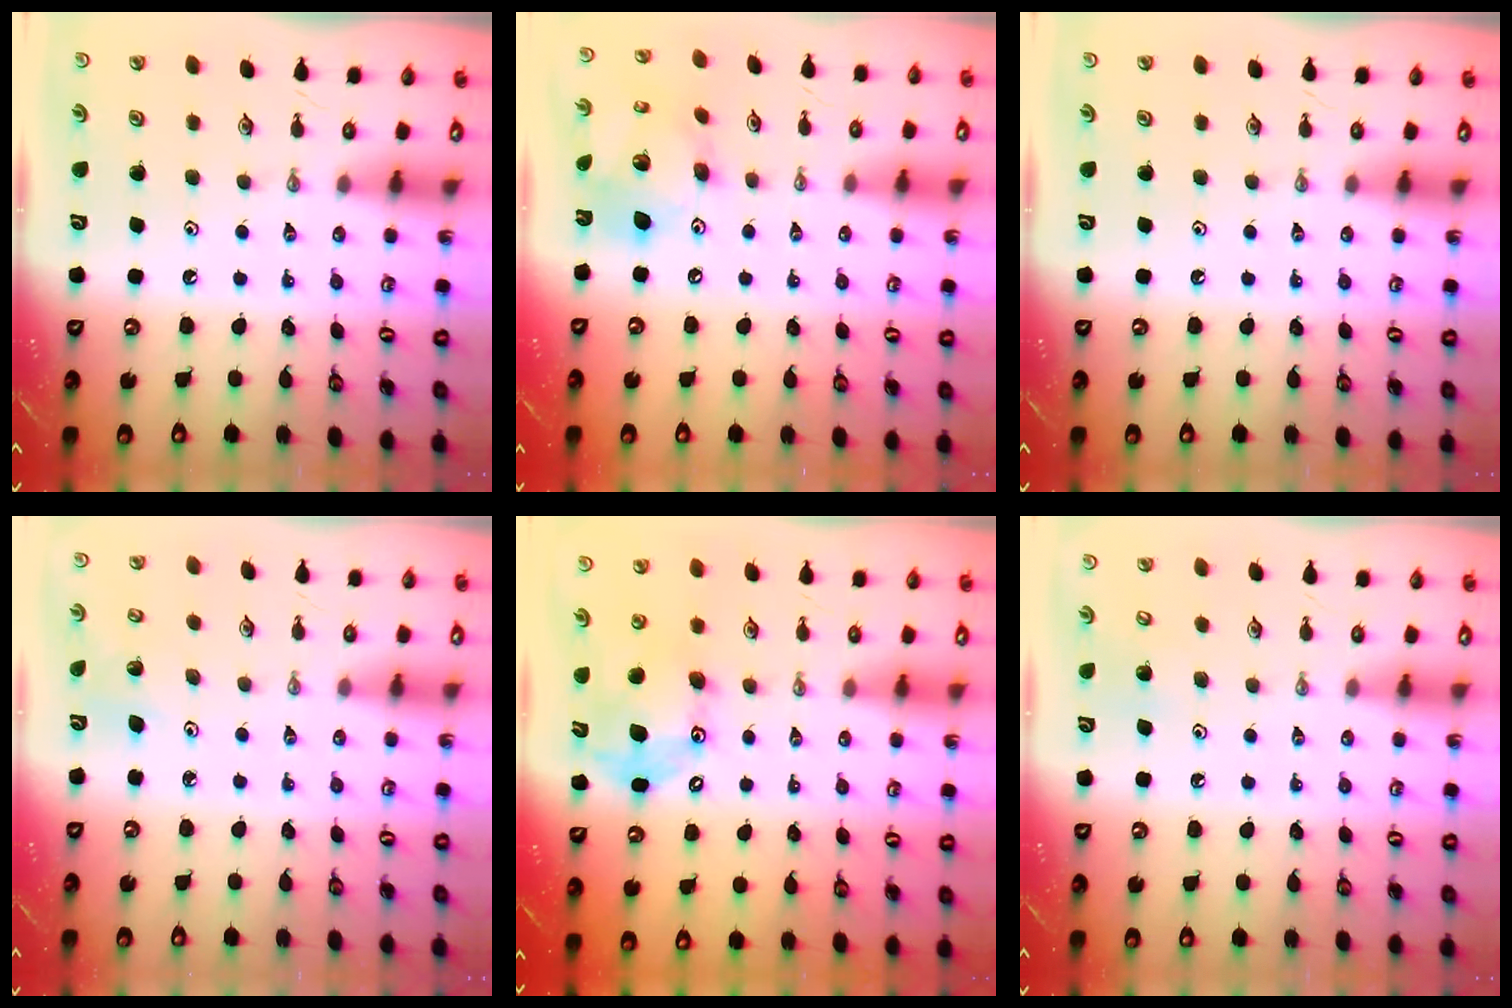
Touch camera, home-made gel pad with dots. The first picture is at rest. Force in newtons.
{"total": 15.3, "press": 15.3, "slide": 1.4}
{"total": 0.0}
{"total": 2.8, "press": 2.8, "slide": 0.4}
{"total": 11.8, "press": 11.3, "slide": 3.3}
{"total": 5.1, "press": 5.1, "slide": 0.6}